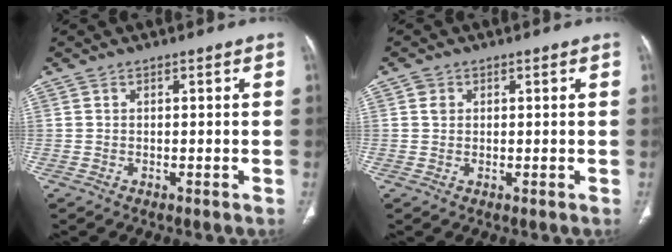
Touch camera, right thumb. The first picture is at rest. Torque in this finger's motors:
{"motor_torque": [-0.17, 0.33, -0.06, 0.91, -0.03]}